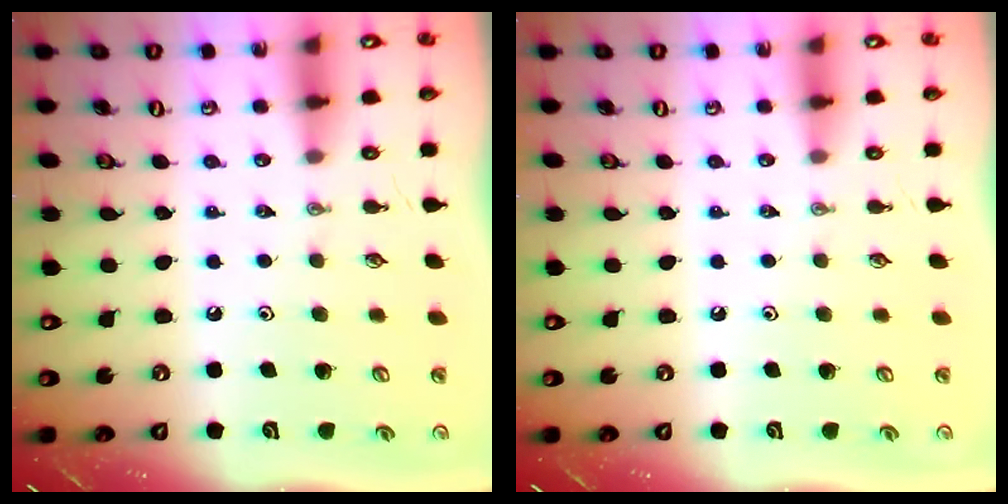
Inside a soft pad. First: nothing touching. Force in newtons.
{"total": 0.0}